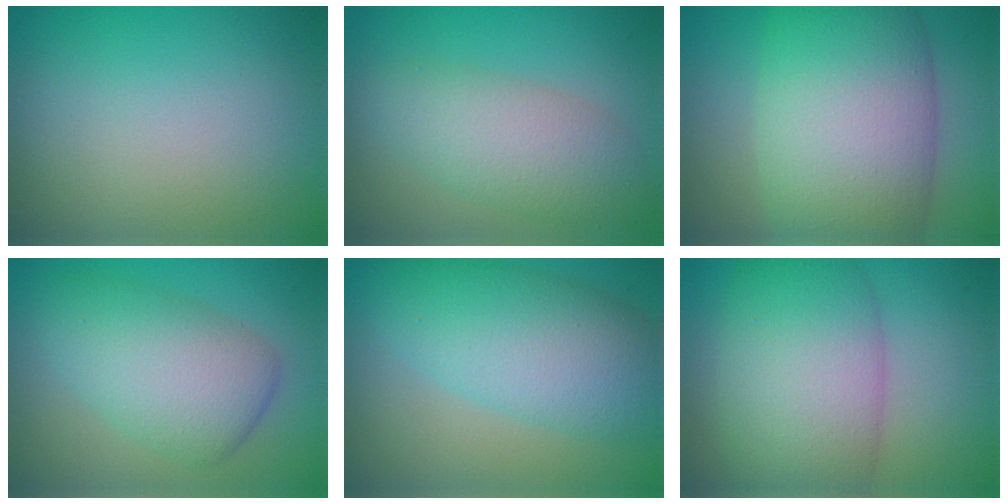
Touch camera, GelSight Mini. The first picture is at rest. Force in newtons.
{"total": 4.5, "press": 4.5, "slide": 0.3}
{"total": 12.0, "press": 12.0, "slide": 0.6}
{"total": 6.0, "press": 6.0, "slide": 0.1}
{"total": 7.5, "press": 7.5, "slide": 0.2}
{"total": 9.0, "press": 8.9, "slide": 0.3}